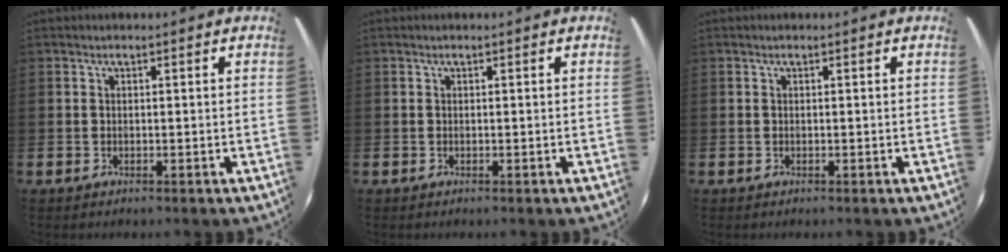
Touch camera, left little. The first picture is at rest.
{"total": 0.0}
{"total": 0.0}